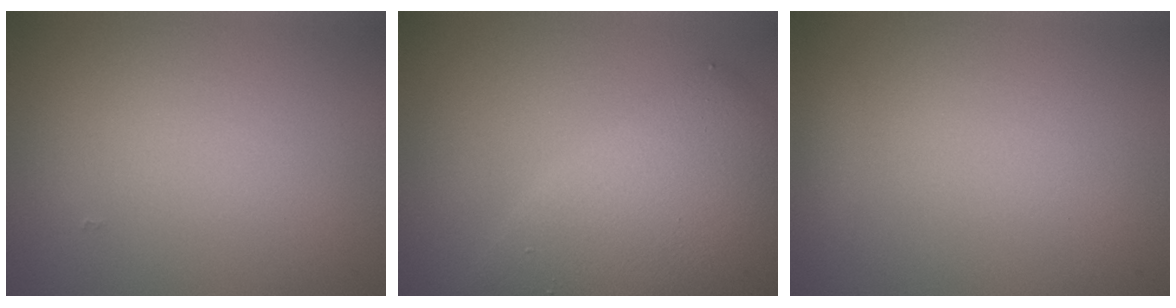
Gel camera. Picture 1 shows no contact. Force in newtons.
{"total": 7.9, "press": 7.9, "slide": 0.4}
{"total": 0.7, "press": 0.7, "slide": 0.1}